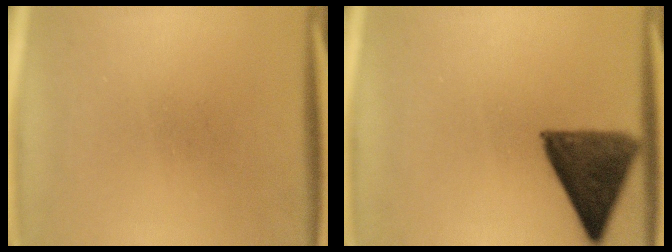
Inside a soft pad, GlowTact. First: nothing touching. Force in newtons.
{"total": 11.1}